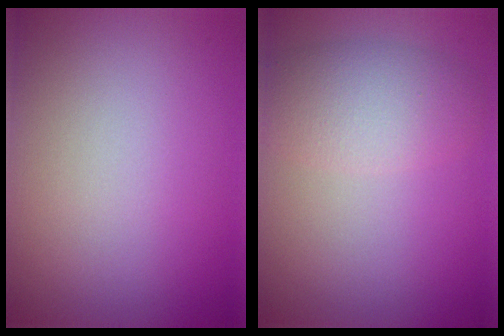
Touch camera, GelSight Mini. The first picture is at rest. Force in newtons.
{"total": 3.9, "press": 3.9, "slide": 0.1}